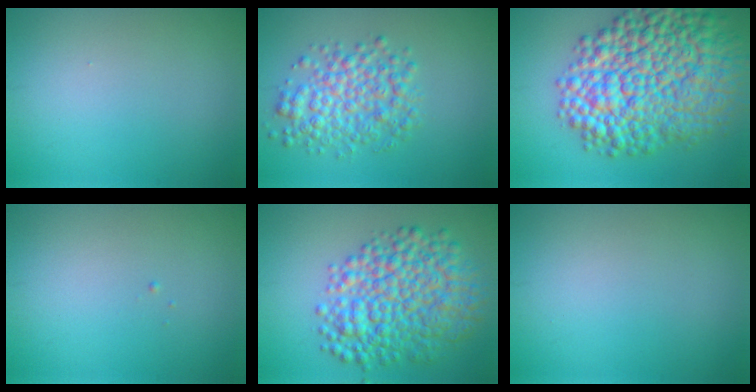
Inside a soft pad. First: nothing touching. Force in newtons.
{"total": 4.9, "press": 4.9, "slide": 0.1}
{"total": 14.6, "press": 14.6, "slide": 0.5}
{"total": 0.0}
{"total": 8.6, "press": 8.6, "slide": 0.1}
{"total": 0.0}